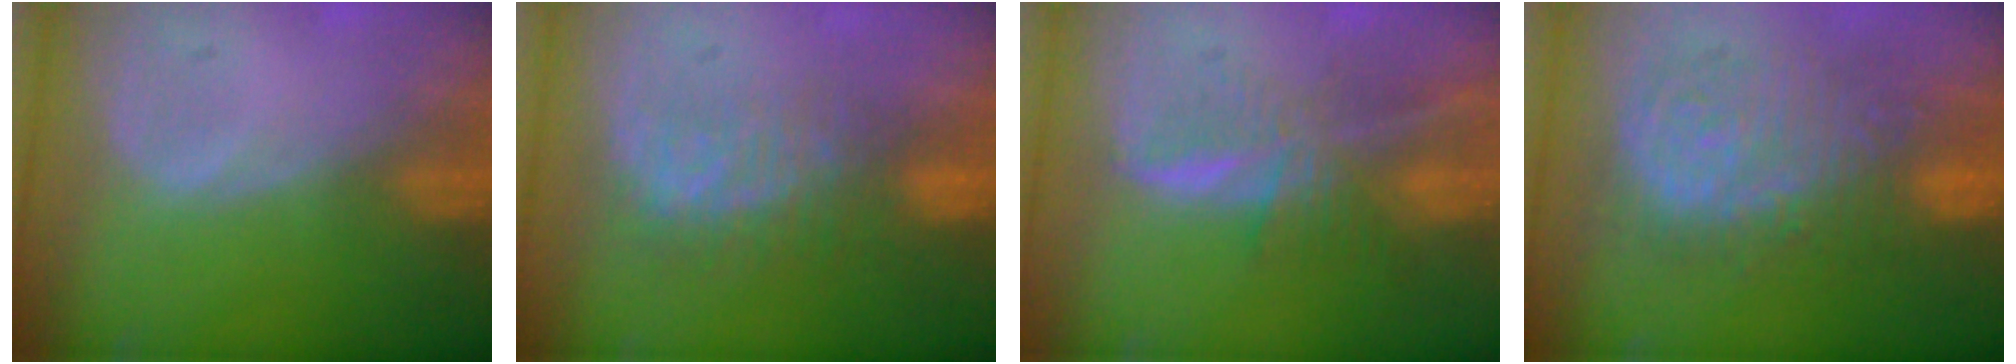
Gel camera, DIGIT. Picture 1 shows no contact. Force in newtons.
{"total": 7.9, "press": 6.9, "slide": 4.0}
{"total": 7.4, "press": 6.2, "slide": 3.9}
{"total": 10.7, "press": 10.6, "slide": 0.7}